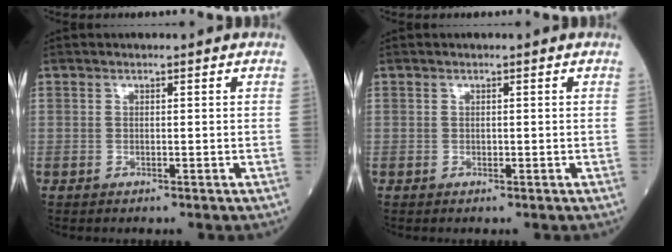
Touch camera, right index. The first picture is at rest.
{"total": 0.0}